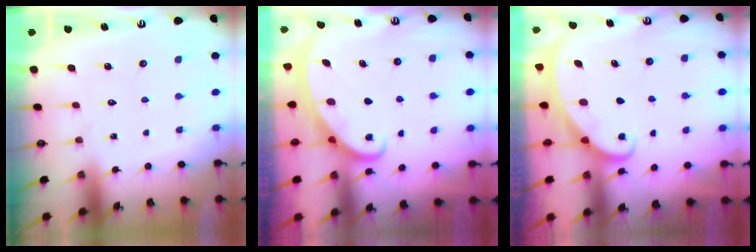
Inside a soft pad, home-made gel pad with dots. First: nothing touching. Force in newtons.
{"total": 2.5, "press": 2.5, "slide": 0.3}
{"total": 2.0, "press": 2.0, "slide": 0.1}